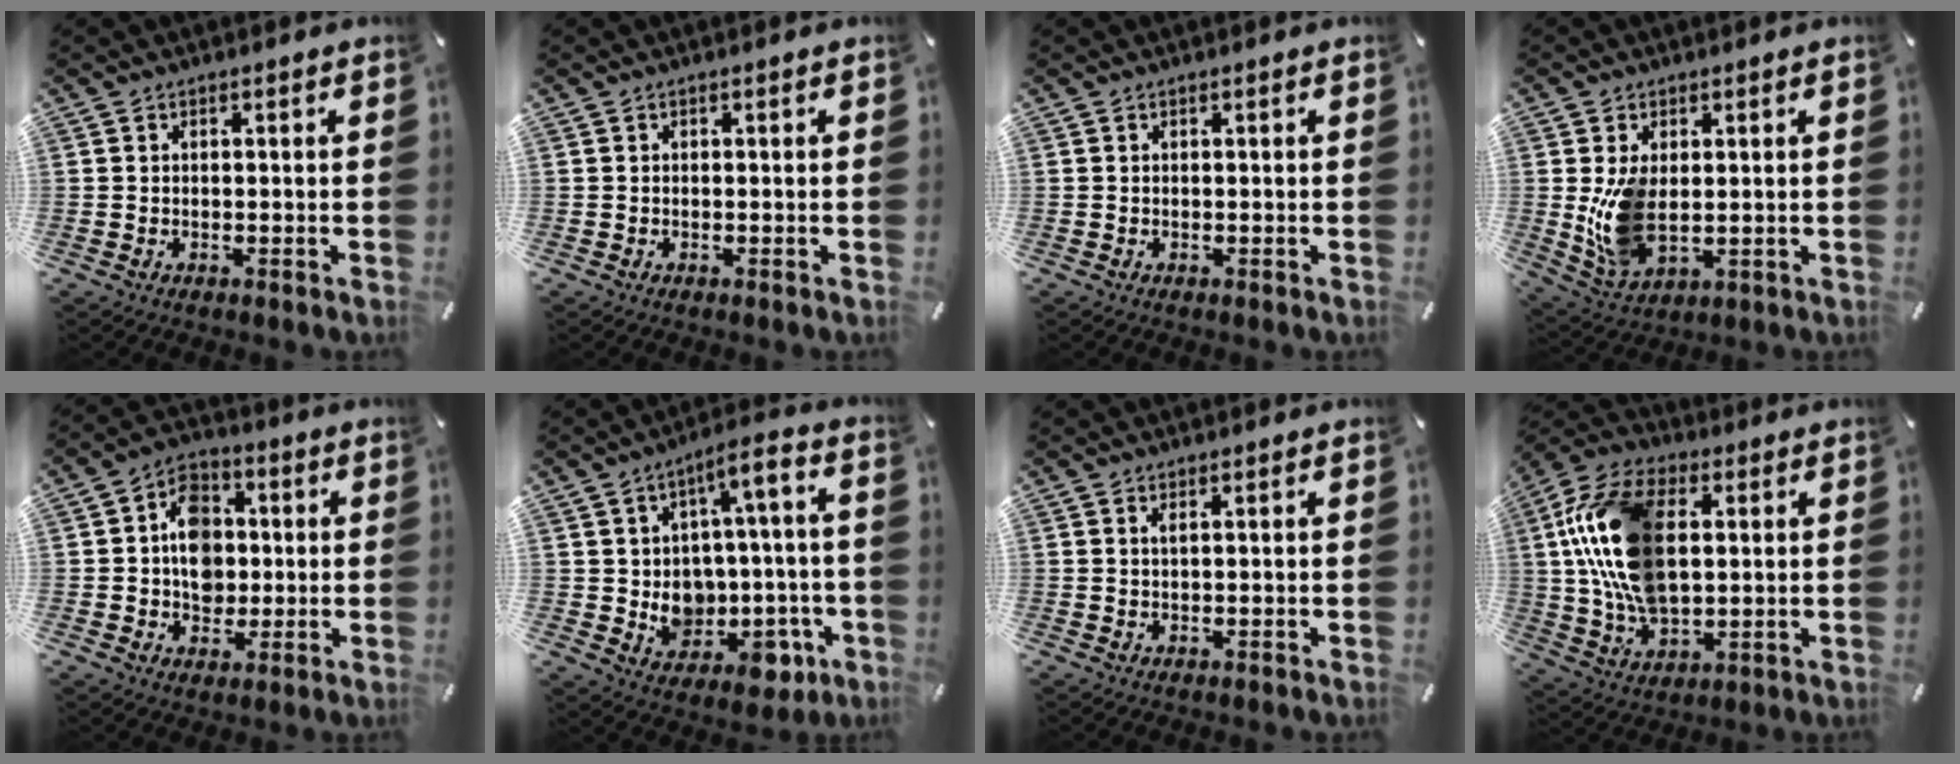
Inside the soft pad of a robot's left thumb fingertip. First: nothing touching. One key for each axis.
{"total": 0.0}
{"total": 0.0}
{"total": 10.0, "fx": 0.5, "fy": 6.1, "fz": 7.9, "tx": -0.167, "ty": -0.016, "tz": 0.010}
{"total": 10.6, "fx": -0.4, "fy": 8.9, "fz": 5.7, "tx": -0.083, "ty": 0.015, "tz": -0.006}
{"total": 11.7, "fx": 0.0, "fy": 9.5, "fz": 6.9, "tx": -0.073, "ty": -0.010, "tz": 0.012}
{"total": 1.1, "fx": 0.4, "fy": 0.1, "fz": 1.0, "tx": -0.019, "ty": 0.000, "tz": 0.007}
{"total": 19.3, "fx": 3.3, "fy": 12.0, "fz": 14.8, "tx": -0.345, "ty": 0.004, "tz": 0.056}